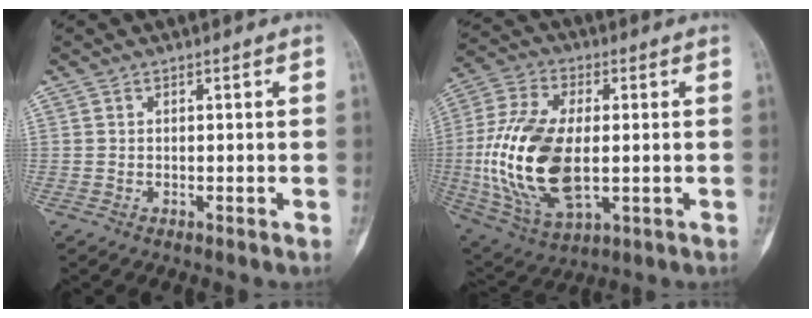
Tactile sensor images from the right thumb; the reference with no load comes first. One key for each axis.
{"total": 20.3, "fx": -1.1, "fy": 10.7, "fz": 17.2, "tx": -0.362, "ty": -0.005, "tz": -0.009}